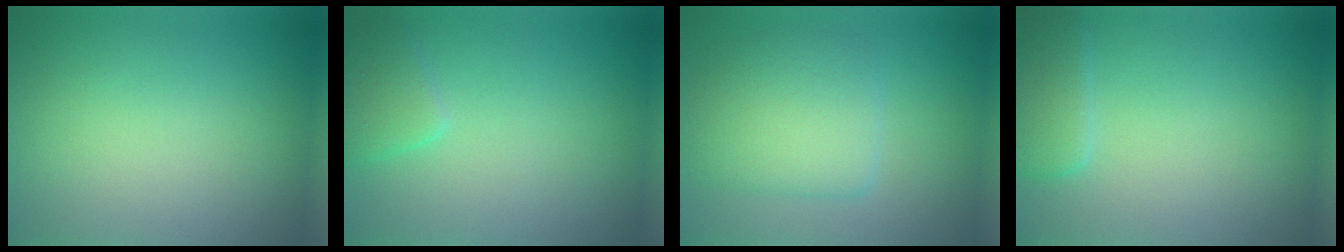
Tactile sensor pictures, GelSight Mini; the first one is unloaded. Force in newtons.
{"total": 1.9, "press": 1.9, "slide": 0.1}
{"total": 4.4, "press": 4.4, "slide": 0.2}
{"total": 2.5, "press": 2.5, "slide": 0.2}